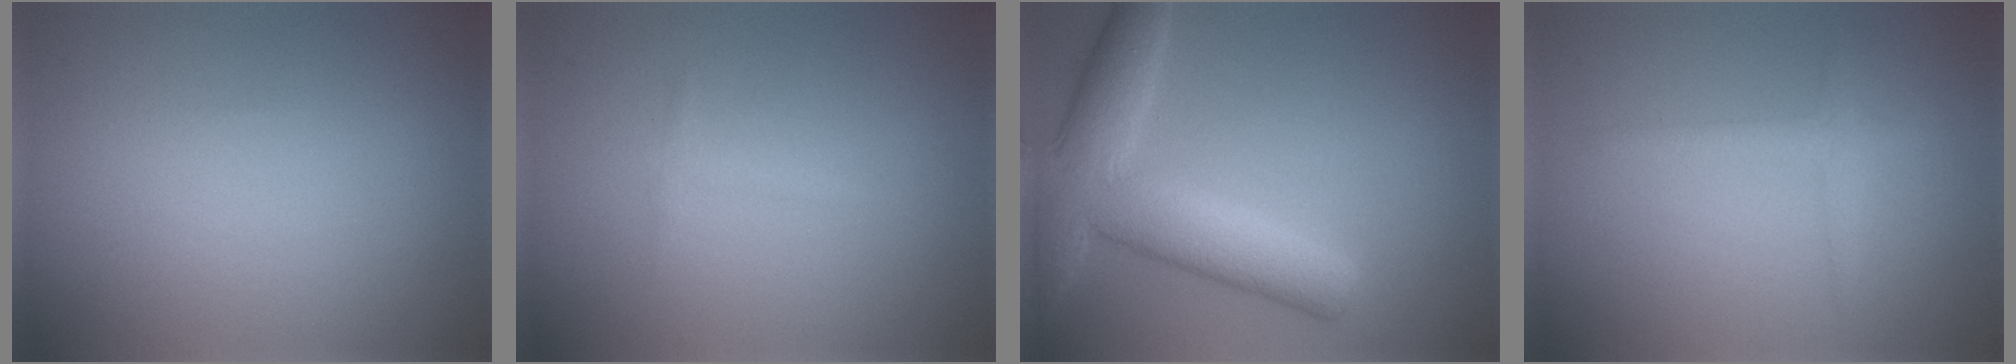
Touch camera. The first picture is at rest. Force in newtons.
{"total": 0.8, "press": 0.8, "slide": 0.0}
{"total": 7.4, "press": 7.3, "slide": 0.5}
{"total": 1.5, "press": 1.5, "slide": 0.0}